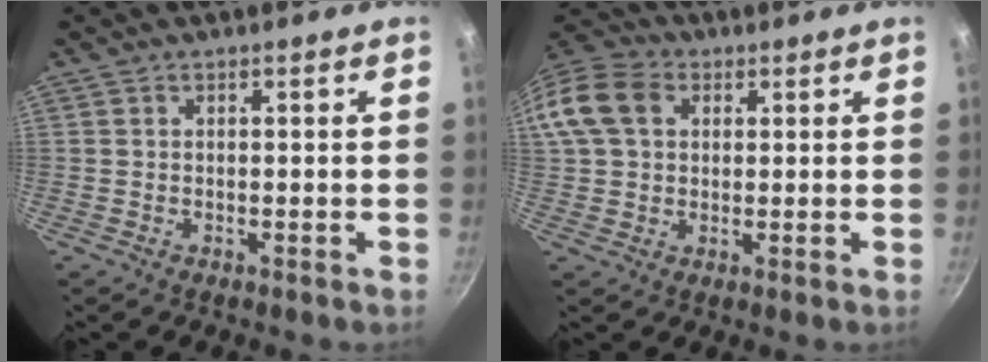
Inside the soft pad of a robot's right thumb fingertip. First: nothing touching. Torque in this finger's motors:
{"motor_torque": [-0.51, 0.60, 0.14, -0.14, 0.13]}